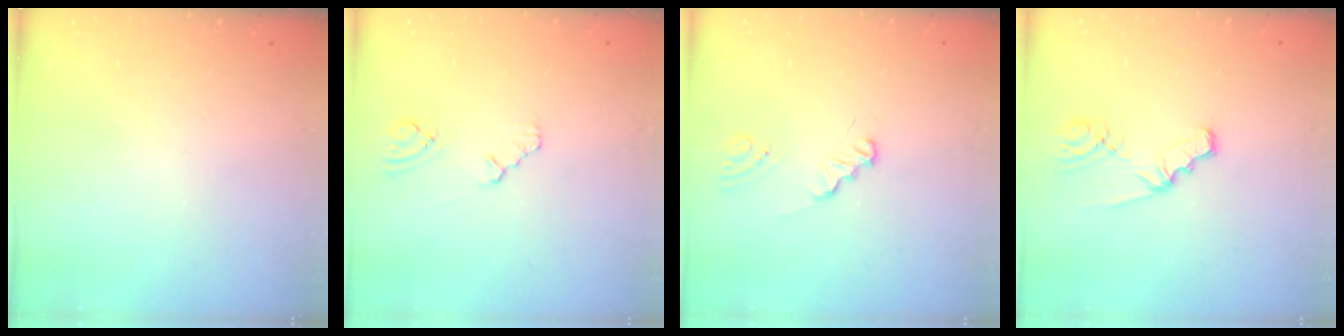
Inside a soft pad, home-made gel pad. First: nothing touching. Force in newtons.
{"total": 2.4, "press": 2.3, "slide": 0.4}
{"total": 1.0, "press": 1.0, "slide": 0.1}
{"total": 2.6, "press": 2.6, "slide": 0.3}